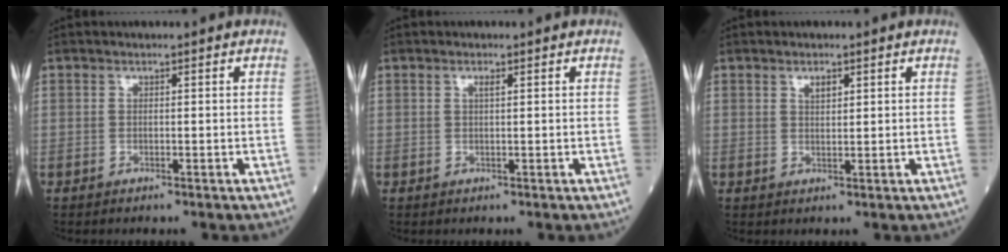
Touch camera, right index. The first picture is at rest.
{"total": 0.8, "force": [0.4, 0.1, 0.7], "torque": [-0.019, 0.001, 0.008]}
{"total": 1.7, "force": [1.0, 0.6, 1.2], "torque": [-0.024, 0.000, 0.020]}